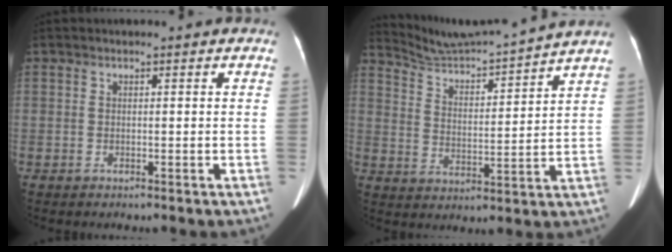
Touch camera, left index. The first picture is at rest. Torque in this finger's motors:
{"motor_torque": [0.35, -0.89, -0.10, -0.01]}